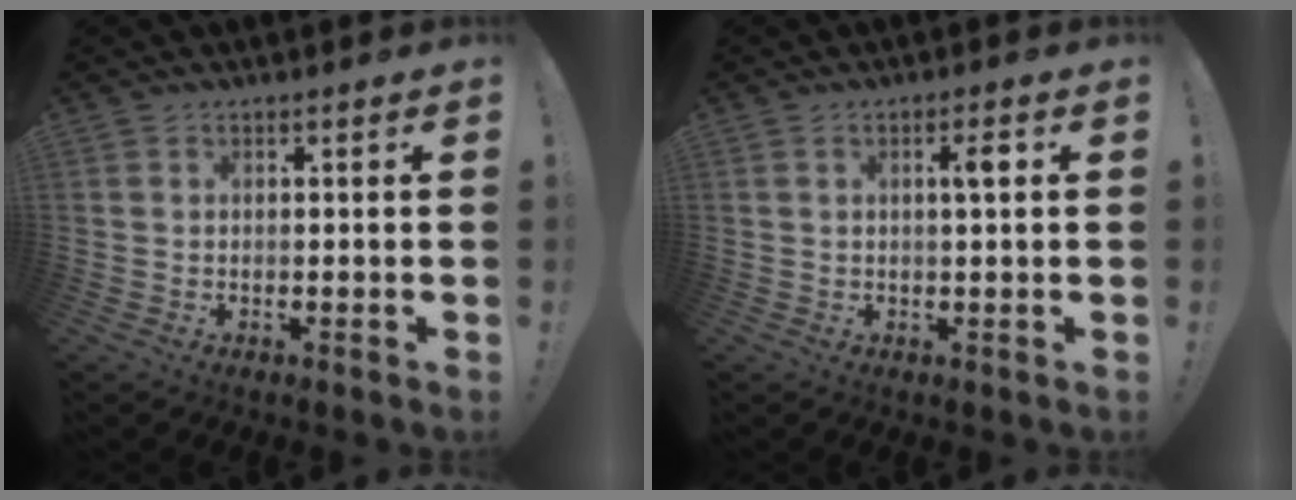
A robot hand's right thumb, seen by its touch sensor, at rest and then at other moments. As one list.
[{"total": 3.4, "force": [0.7, 0.4, 3.3], "torque": [-0.050, -0.001, 0.004]}]